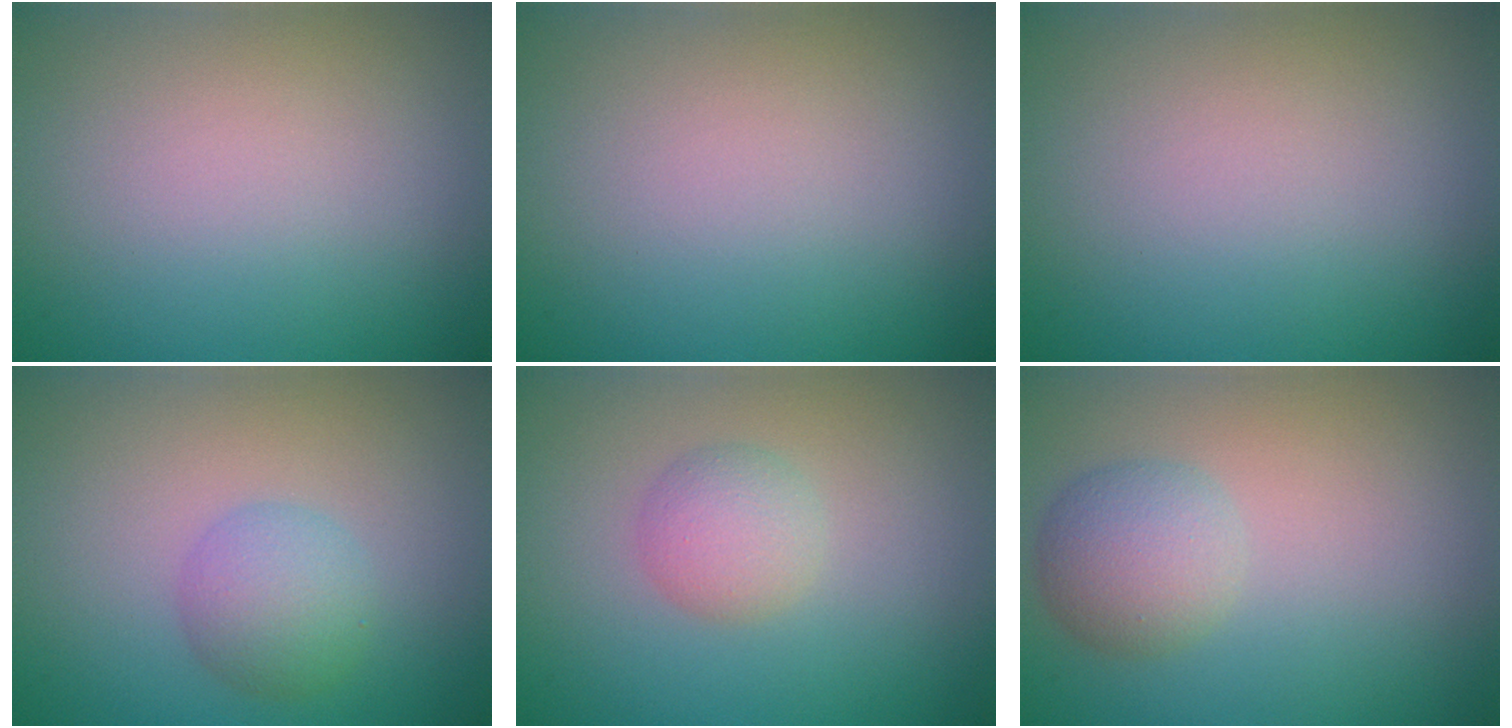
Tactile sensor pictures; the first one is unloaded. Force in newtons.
{"total": 0.0}
{"total": 0.0}
{"total": 2.8, "press": 2.8, "slide": 0.1}
{"total": 2.4, "press": 2.4, "slide": 0.1}
{"total": 3.1, "press": 3.1, "slide": 0.1}